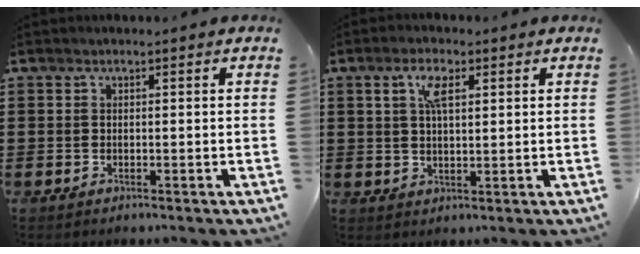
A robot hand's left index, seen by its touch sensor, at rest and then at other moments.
{"total": 4.4, "force": [1.9, 1.8, 3.5], "torque": [-0.071, 0.006, 0.030]}